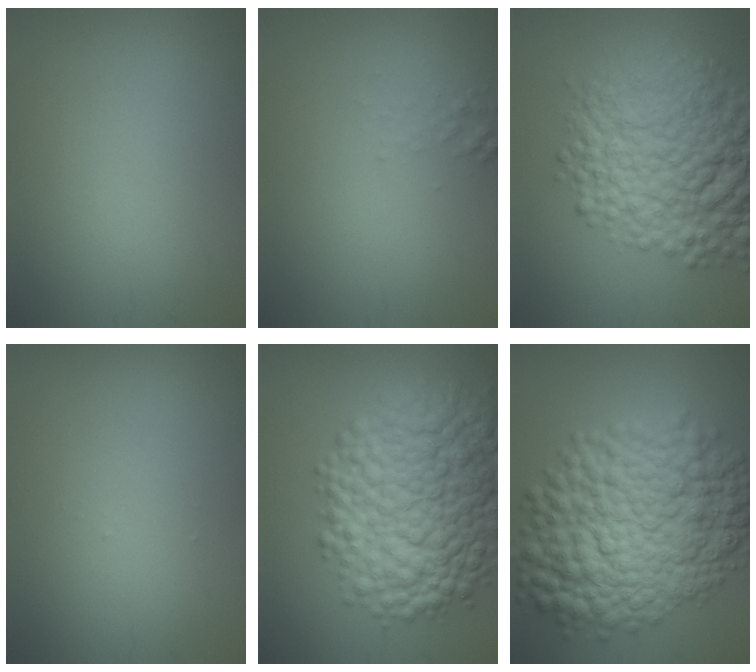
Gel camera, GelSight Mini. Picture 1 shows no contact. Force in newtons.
{"total": 1.0, "press": 1.0, "slide": 0.0}
{"total": 12.2, "press": 12.2, "slide": 0.3}
{"total": 0.0}
{"total": 12.2, "press": 12.2, "slide": 0.2}
{"total": 14.1, "press": 14.1, "slide": 0.3}